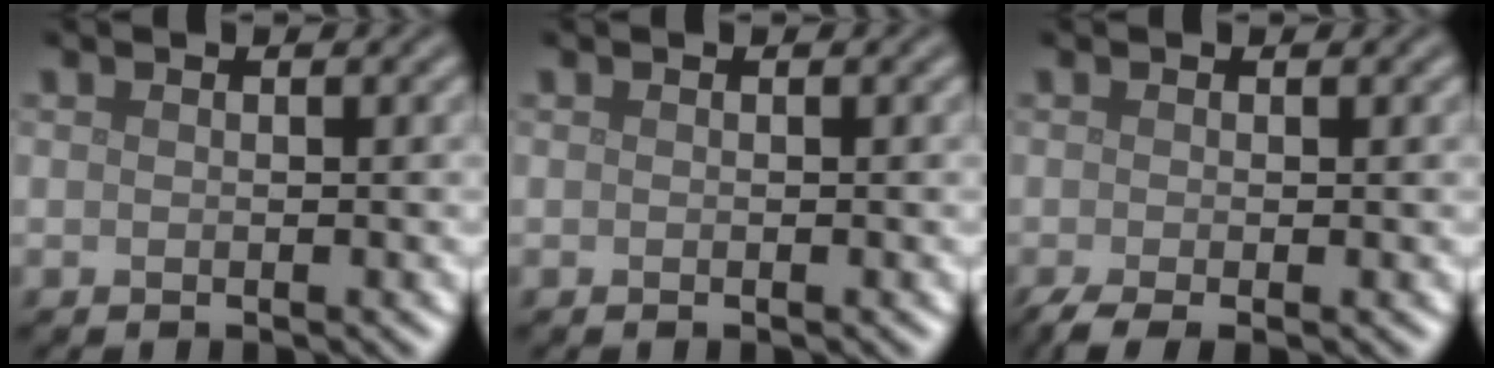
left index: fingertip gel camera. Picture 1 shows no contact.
{"total": 0.0}
{"total": 2.7, "force": [-1.2, 0.7, 2.3], "torque": [-0.040, -0.009, -0.026]}